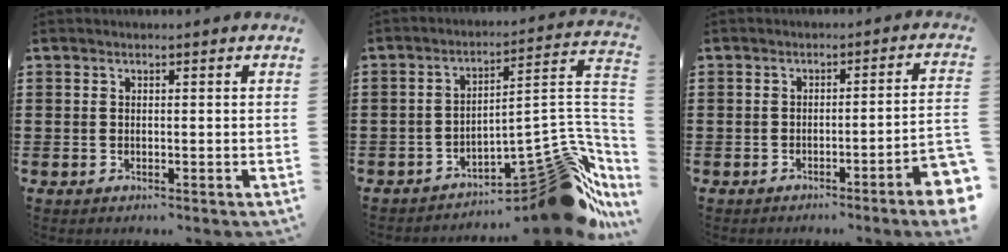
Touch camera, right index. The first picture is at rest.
{"total": 13.9, "force": [-9.0, 5.0, 9.3], "torque": [-0.093, 0.015, -0.147]}
{"total": 3.6, "force": [-2.5, -0.3, 2.7], "torque": [-0.044, -0.013, -0.047]}